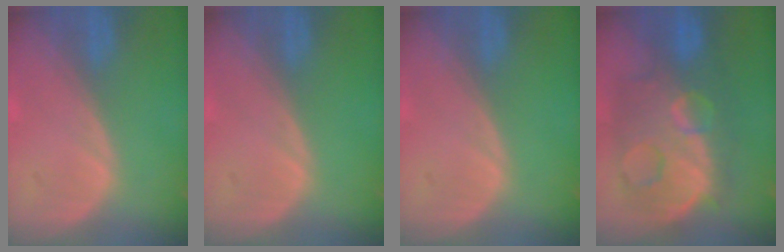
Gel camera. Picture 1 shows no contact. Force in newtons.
{"total": 0.0}
{"total": 0.0}
{"total": 12.3, "press": 12.3, "slide": 1.3}